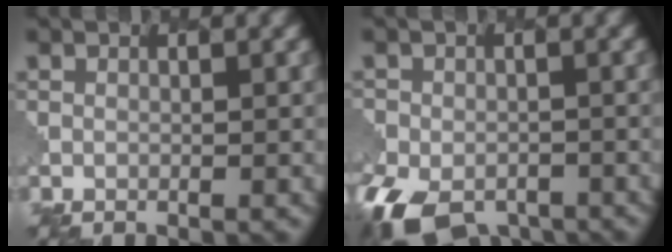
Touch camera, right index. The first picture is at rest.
{"total": 8.2, "force": [-5.4, 4.8, 3.9], "torque": [-0.070, -0.032, -0.089]}